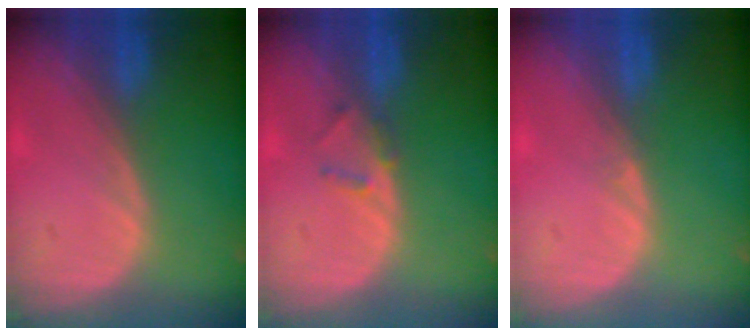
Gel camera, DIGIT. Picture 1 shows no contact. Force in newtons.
{"total": 1.8, "press": 1.5, "slide": 0.9}
{"total": 0.6, "press": 0.4, "slide": 0.5}